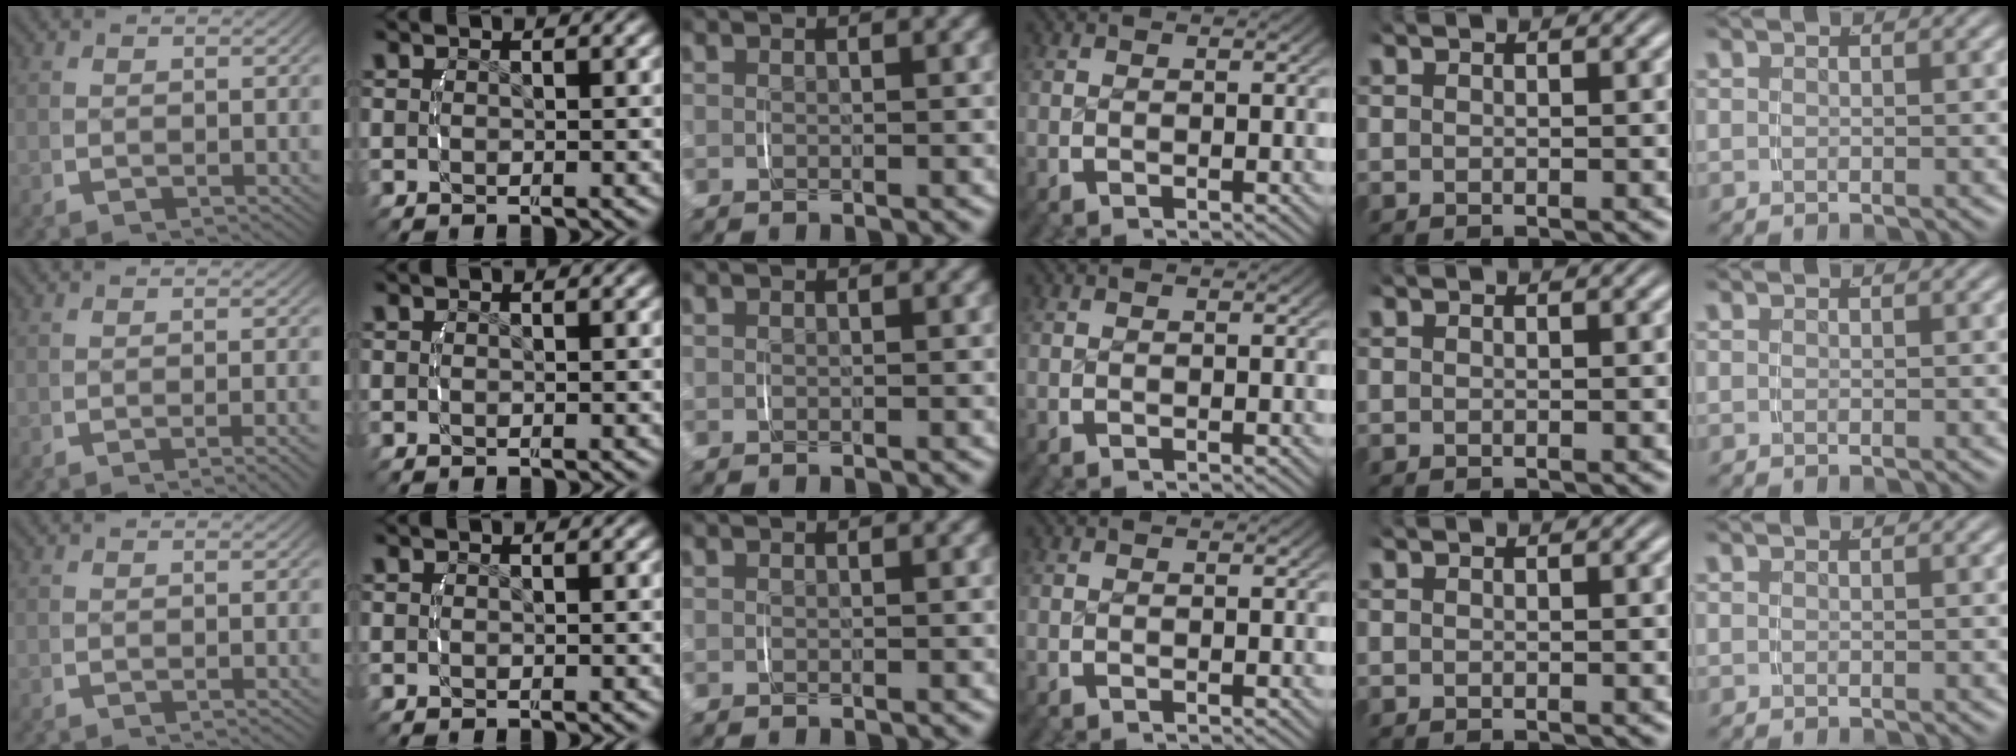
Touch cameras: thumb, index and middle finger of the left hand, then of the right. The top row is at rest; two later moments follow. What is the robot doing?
{"motion": "lift_and_place", "object": "measuring cup"}